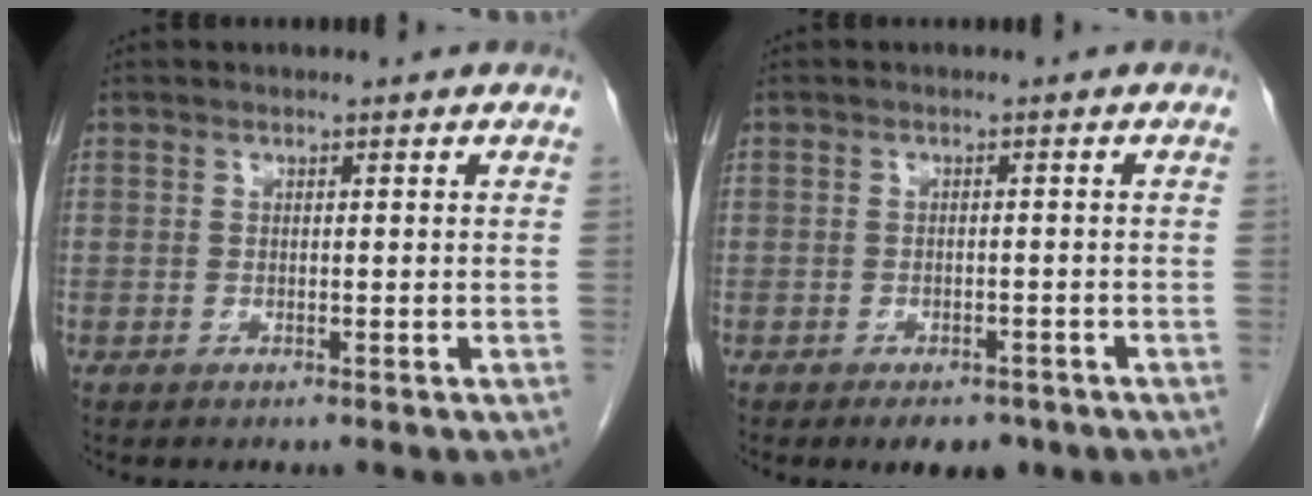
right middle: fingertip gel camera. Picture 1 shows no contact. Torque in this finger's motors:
{"motor_torque": [0.85, -0.64, 0.26, 0.03]}